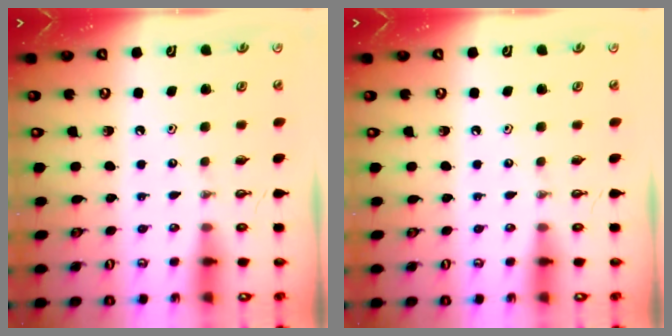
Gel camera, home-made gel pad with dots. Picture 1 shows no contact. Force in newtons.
{"total": 0.0}